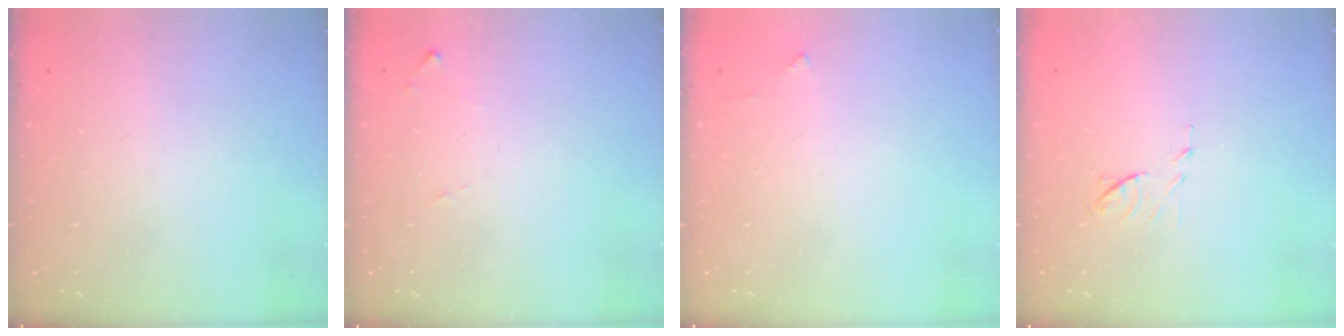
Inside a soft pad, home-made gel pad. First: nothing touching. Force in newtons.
{"total": 5.4, "press": 5.4, "slide": 0.4}
{"total": 2.6, "press": 2.6, "slide": 0.2}
{"total": 6.2, "press": 6.2, "slide": 0.9}